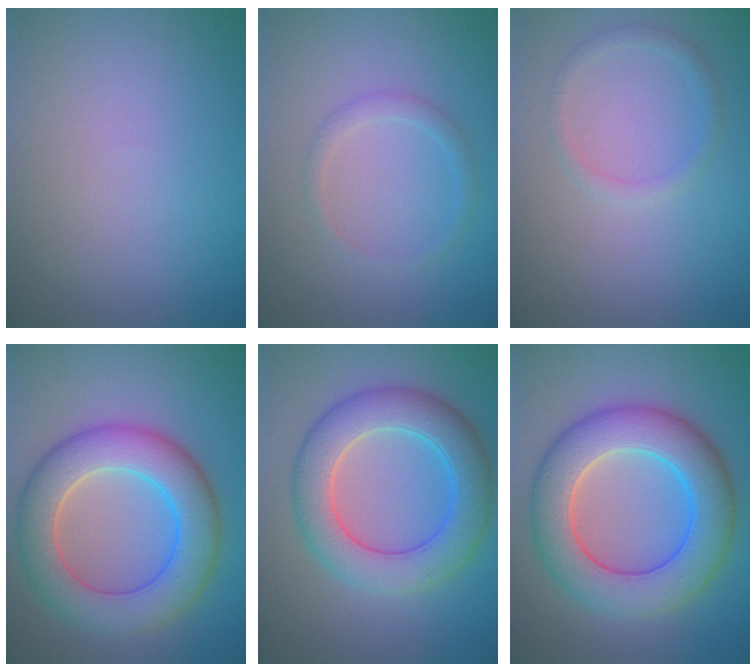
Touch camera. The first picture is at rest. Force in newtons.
{"total": 1.4, "press": 1.4, "slide": 0.0}
{"total": 1.3, "press": 1.3, "slide": 0.1}
{"total": 8.3, "press": 8.3, "slide": 0.6}
{"total": 7.0, "press": 7.0, "slide": 0.3}
{"total": 9.0, "press": 9.0, "slide": 0.5}